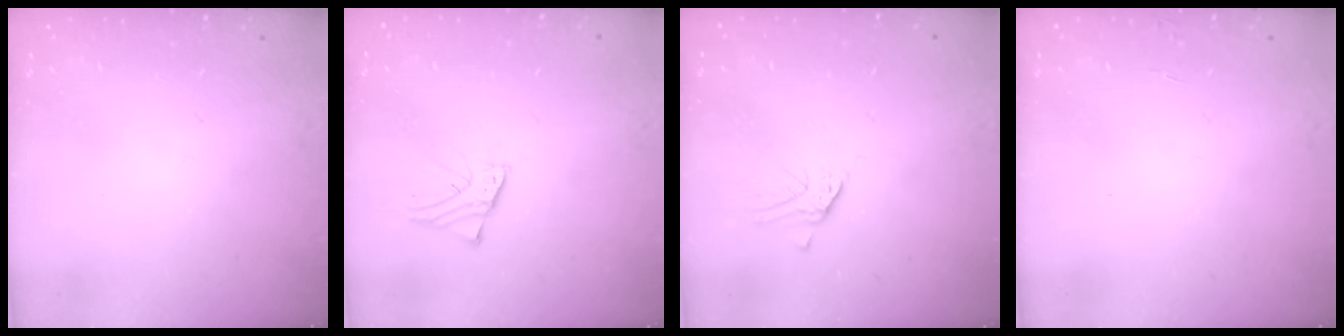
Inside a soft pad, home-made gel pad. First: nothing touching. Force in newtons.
{"total": 2.7, "press": 2.7, "slide": 0.2}
{"total": 1.6, "press": 1.6, "slide": 0.1}
{"total": 2.9, "press": 2.9, "slide": 0.4}